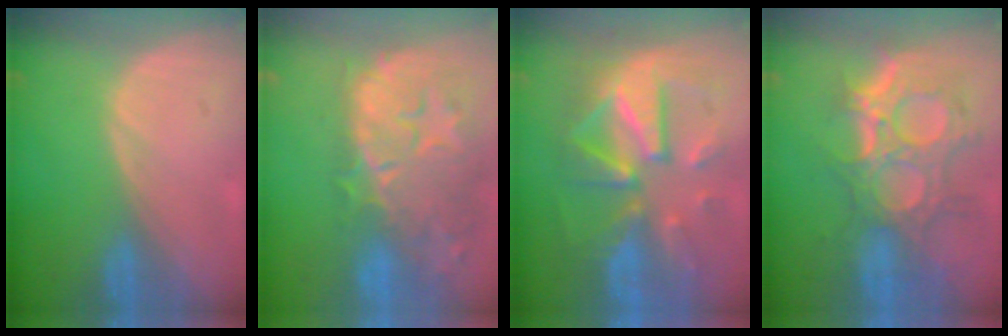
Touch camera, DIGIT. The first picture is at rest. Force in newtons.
{"total": 14.6, "press": 11.8, "slide": 8.6}
{"total": 12.4, "press": 12.3, "slide": 1.2}
{"total": 12.0, "press": 10.7, "slide": 5.4}